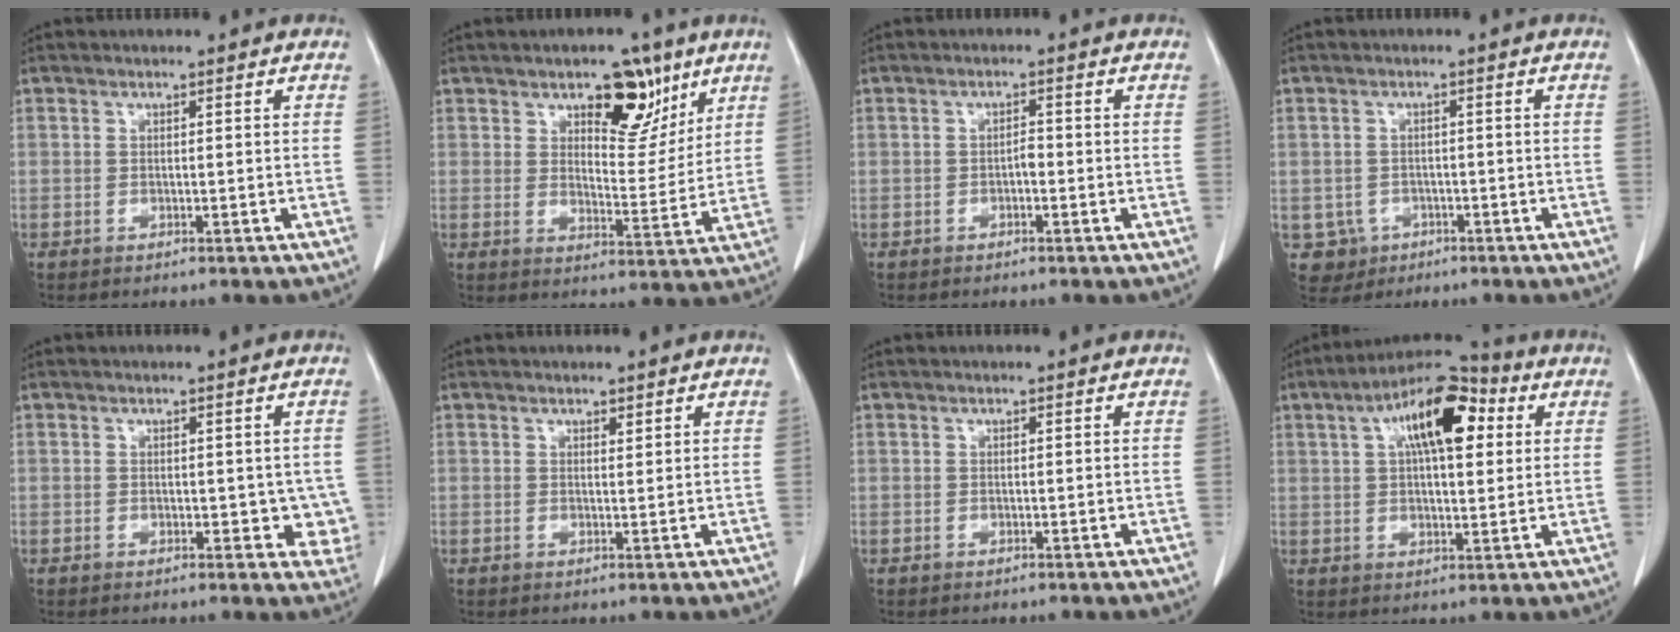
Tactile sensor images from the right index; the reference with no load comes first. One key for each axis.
{"total": 9.1, "fx": 5.5, "fy": 4.2, "fz": 5.9, "tx": -0.075, "ty": -0.002, "tz": 0.084}
{"total": 1.2, "fx": -0.5, "fy": 0.5, "fz": 1.0, "tx": -0.015, "ty": 0.004, "tz": -0.009}
{"total": 4.1, "fx": -1.5, "fy": 3.9, "fz": 0.1, "tx": -0.001, "ty": 0.009, "tz": -0.017}
{"total": 4.2, "fx": -0.2, "fy": 2.7, "fz": 3.2, "tx": -0.010, "ty": 0.005, "tz": 0.003}
{"total": 0.7, "fx": 0.6, "fy": 0.2, "fz": 0.3, "tx": -0.007, "ty": -0.006, "tz": 0.010}
{"total": 0.0}
{"total": 13.3, "fx": 4.7, "fy": 4.6, "fz": 11.6, "tx": -0.196, "ty": 0.036, "tz": 0.070}